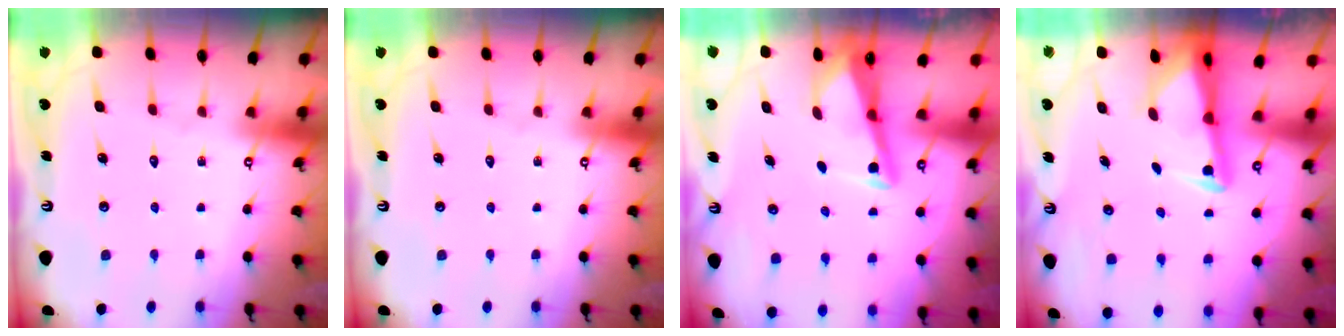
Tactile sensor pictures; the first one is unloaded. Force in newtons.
{"total": 0.0}
{"total": 3.3, "press": 3.3, "slide": 0.4}
{"total": 2.6, "press": 2.5, "slide": 0.7}